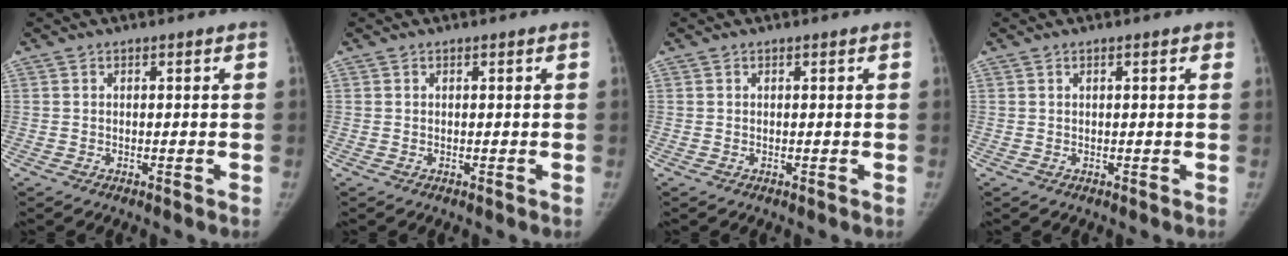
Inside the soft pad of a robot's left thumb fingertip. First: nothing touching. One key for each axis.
{"total": 0.0}
{"total": 0.0}
{"total": 1.1, "fx": 0.6, "fy": 0.2, "fz": 0.9, "tx": -0.013, "ty": 0.001, "tz": 0.006}